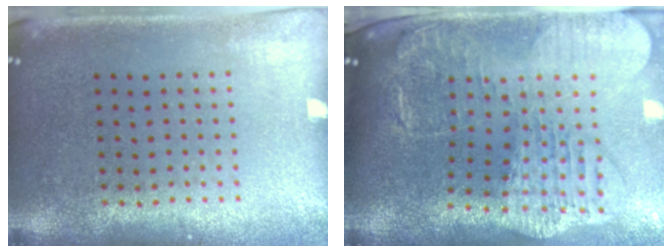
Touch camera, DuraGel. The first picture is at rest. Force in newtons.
{"total": 3.2, "press": 2.6, "slide": 1.9}